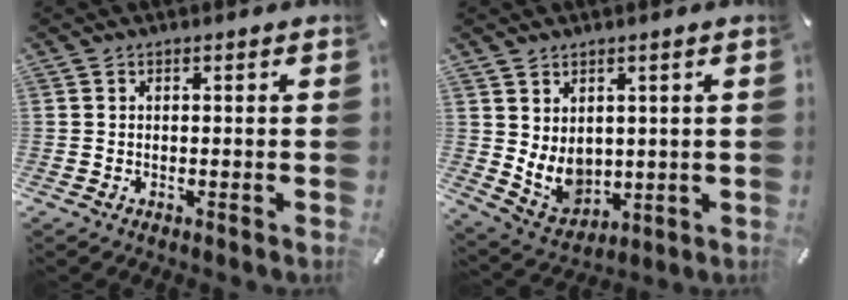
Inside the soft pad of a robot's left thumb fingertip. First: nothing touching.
{"total": 7.7, "force": [2.2, 6.5, 3.4], "torque": [-0.071, -0.027, 0.047]}